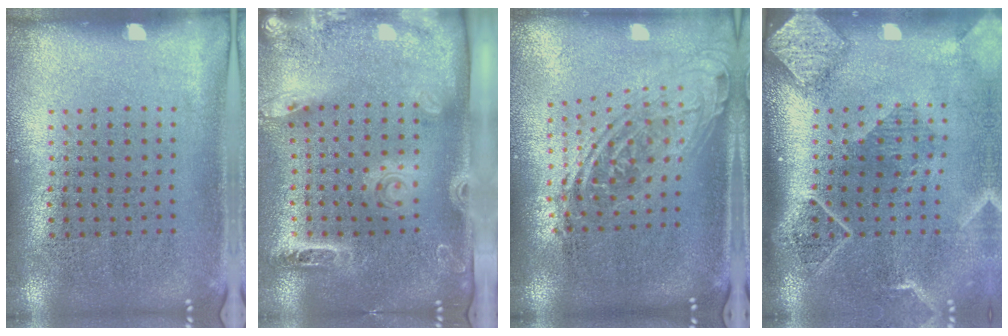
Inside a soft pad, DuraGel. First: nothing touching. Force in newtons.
{"total": 2.7, "press": 2.0, "slide": 1.8}
{"total": 2.0, "press": 1.5, "slide": 1.2}
{"total": 2.7, "press": 2.0, "slide": 1.8}